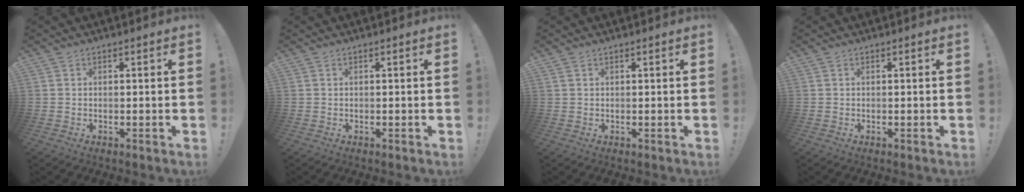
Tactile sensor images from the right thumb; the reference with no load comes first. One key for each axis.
{"total": 0.0}
{"total": 0.6, "fx": 0.4, "fy": 0.2, "fz": 0.3, "tx": -0.010, "ty": 0.002, "tz": 0.010}
{"total": 0.0}